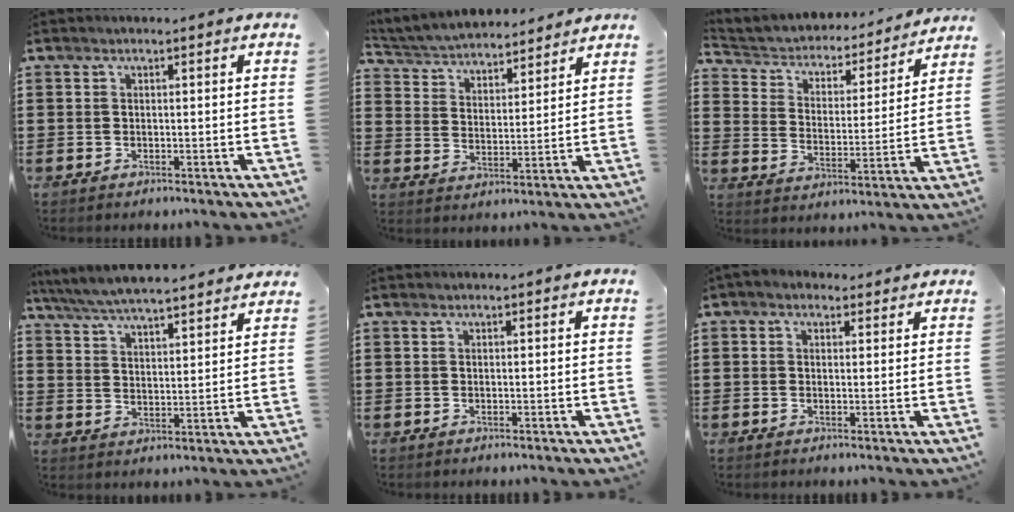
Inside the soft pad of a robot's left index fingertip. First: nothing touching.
{"total": 4.3, "force": [4.3, 0.6, 0.2], "torque": [-0.029, -0.027, 0.072]}
{"total": 3.6, "force": [3.3, 1.3, 0.4], "torque": [-0.031, -0.028, 0.048]}
{"total": 5.9, "force": [5.7, 0.2, 1.5], "torque": [-0.054, -0.027, 0.100]}
{"total": 0.0}
{"total": 1.5, "force": [0.9, 1.1, 0.4], "torque": [-0.013, 0.009, 0.017]}